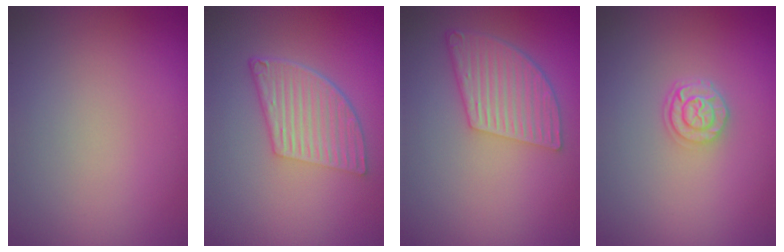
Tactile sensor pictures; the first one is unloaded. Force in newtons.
{"total": 5.9, "press": 3.9, "slide": 4.4}
{"total": 5.6, "press": 4.3, "slide": 3.6}
{"total": 2.4, "press": 1.9, "slide": 1.5}